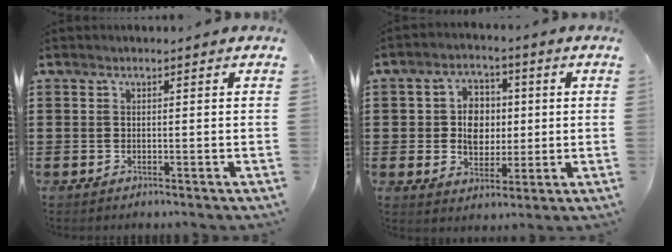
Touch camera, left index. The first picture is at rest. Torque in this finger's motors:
{"motor_torque": [1.54, 0.60, 0.40, 0.12]}